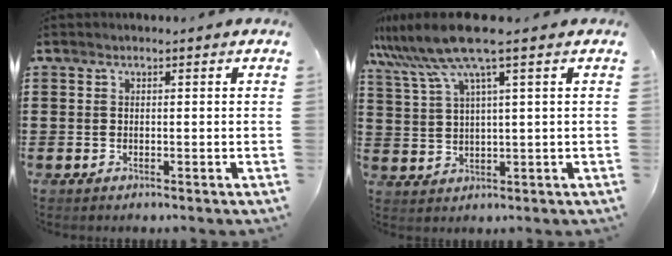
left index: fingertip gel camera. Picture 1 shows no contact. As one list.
[{"total": 8.5, "force": [5.3, 0.1, 6.7], "torque": [-0.160, -0.021, 0.091]}]